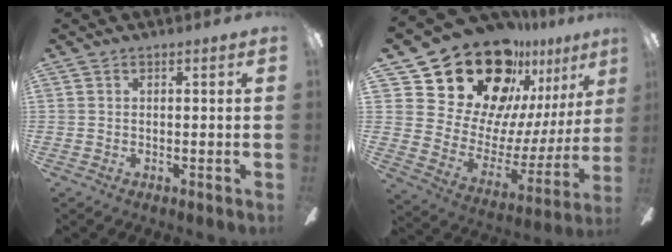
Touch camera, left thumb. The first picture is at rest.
{"total": 25.9, "force": [19.7, 13.1, 10.7], "torque": [-0.181, -0.146, 0.371]}